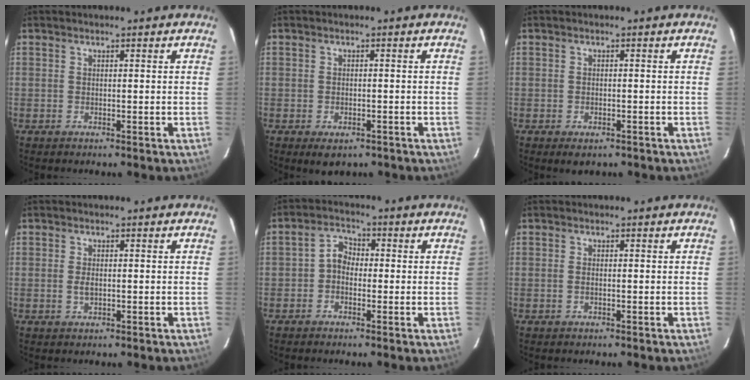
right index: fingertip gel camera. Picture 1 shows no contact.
{"total": 3.7, "force": [-2.2, 2.1, 2.1], "torque": [-0.041, -0.010, -0.028]}
{"total": 2.6, "force": [-1.6, 1.4, 1.4], "torque": [-0.027, -0.006, -0.022]}
{"total": 1.6, "force": [-0.2, 1.0, 1.3], "torque": [-0.026, 0.000, -0.003]}
{"total": 3.2, "force": [-1.1, 2.4, 1.7], "torque": [-0.033, 0.012, -0.026]}
{"total": 0.7, "force": [-0.2, 0.4, 0.6], "torque": [-0.014, 0.000, -0.005]}